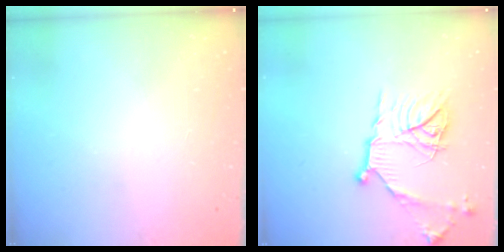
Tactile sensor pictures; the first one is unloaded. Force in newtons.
{"total": 16.2, "press": 16.2, "slide": 0.4}